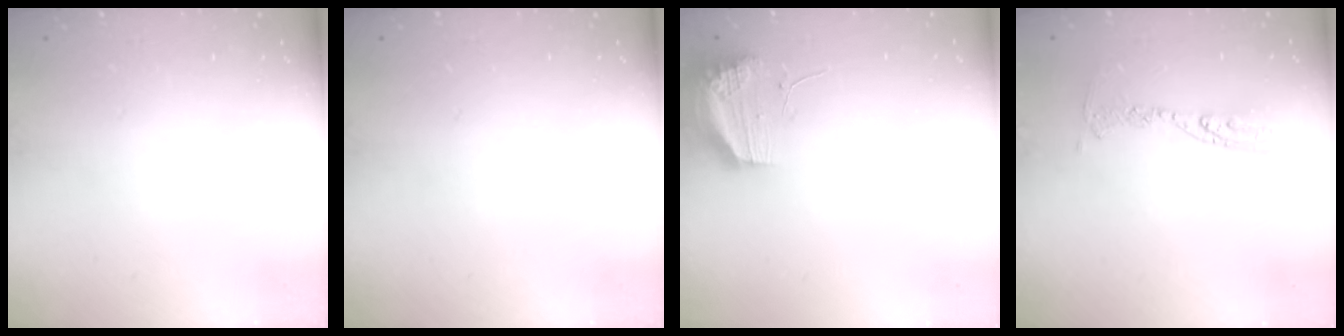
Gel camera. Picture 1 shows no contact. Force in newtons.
{"total": 0.0}
{"total": 13.5, "press": 11.5, "slide": 7.0}
{"total": 9.5, "press": 9.4, "slide": 0.9}